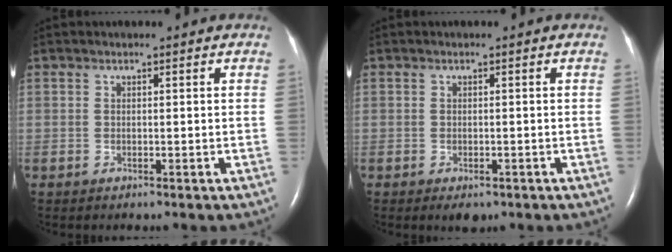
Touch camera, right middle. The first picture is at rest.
{"total": 1.9, "force": [-1.1, 1.0, 1.2], "torque": [-0.016, -0.001, -0.007]}